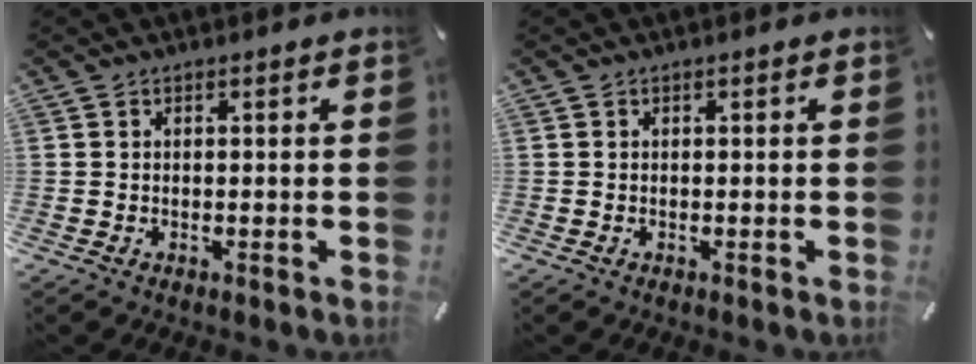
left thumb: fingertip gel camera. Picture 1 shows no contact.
{"total": 0.0}